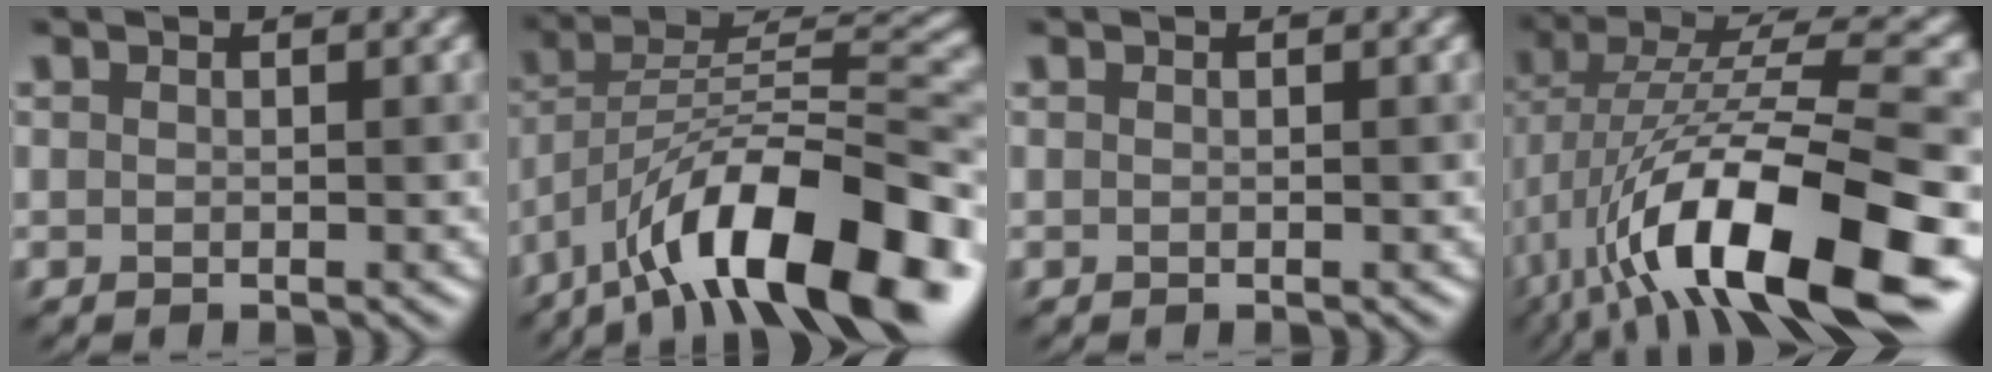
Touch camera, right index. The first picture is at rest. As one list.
[{"total": 15.3, "force": [-8.5, 5.9, 11.3], "torque": [-0.179, 0.020, -0.150]}, {"total": 0.0}, {"total": 16.0, "force": [-5.1, 5.2, 14.3], "torque": [-0.257, 0.011, -0.081]}]